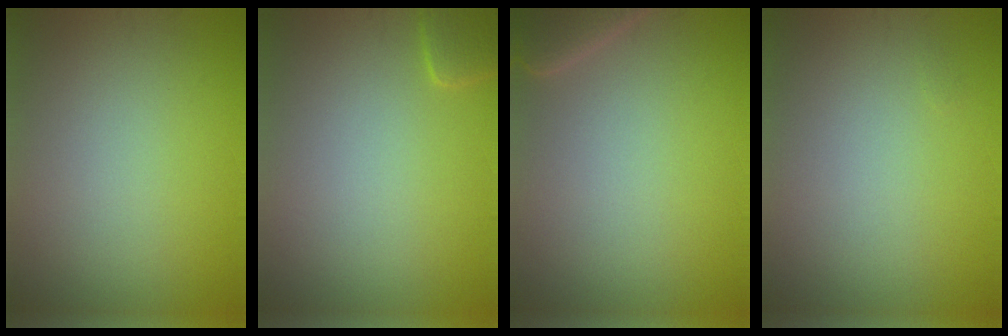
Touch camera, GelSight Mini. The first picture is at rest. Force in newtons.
{"total": 1.7, "press": 1.7, "slide": 0.2}
{"total": 2.4, "press": 2.3, "slide": 0.4}
{"total": 0.0}